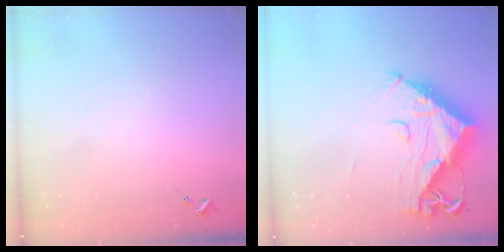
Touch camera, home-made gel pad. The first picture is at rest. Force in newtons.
{"total": 15.8, "press": 15.7, "slide": 1.7}